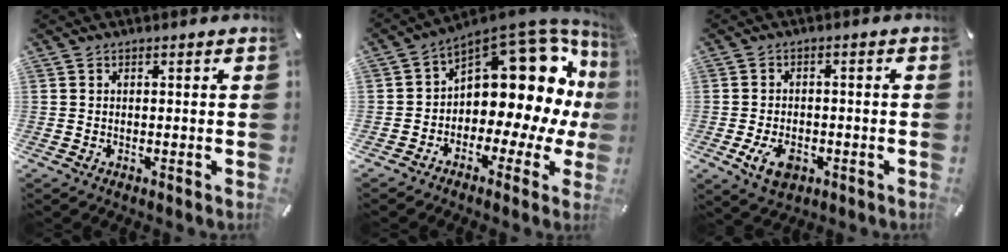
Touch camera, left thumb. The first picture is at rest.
{"total": 16.0, "force": [7.0, 9.3, 11.0], "torque": [-0.134, -0.079, 0.115]}
{"total": 6.4, "force": [-2.5, 4.3, 4.0], "torque": [-0.079, 0.006, -0.049]}